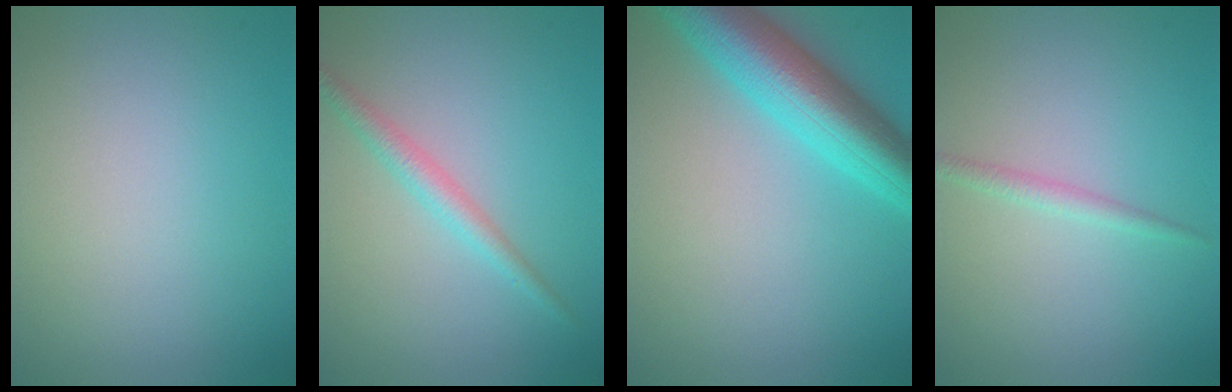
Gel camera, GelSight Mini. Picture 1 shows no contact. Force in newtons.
{"total": 2.1, "press": 2.1, "slide": 0.0}
{"total": 7.7, "press": 7.7, "slide": 0.3}
{"total": 1.1, "press": 1.1, "slide": 0.0}